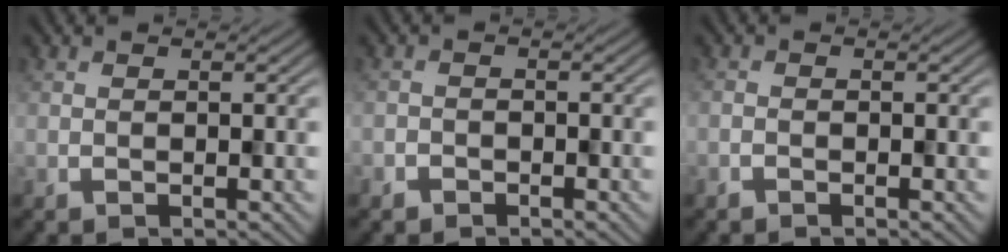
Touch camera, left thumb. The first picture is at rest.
{"total": 1.1, "force": [-0.8, 0.6, -0.4], "torque": [0.013, 0.000, -0.017]}
{"total": 0.8, "force": [-0.7, 0.2, -0.1], "torque": [0.004, -0.001, -0.014]}